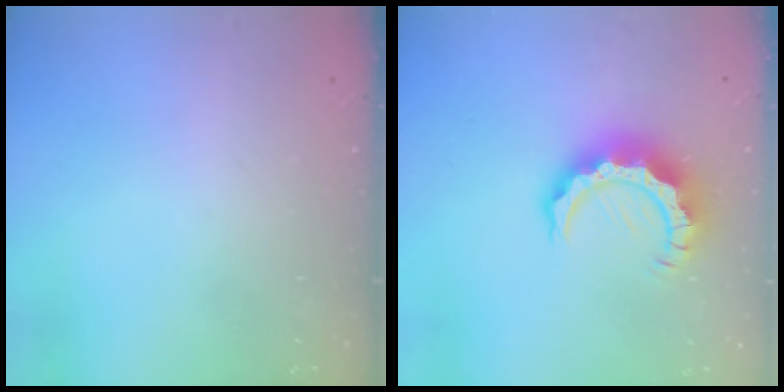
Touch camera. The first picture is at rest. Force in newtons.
{"total": 10.8, "press": 10.8, "slide": 1.1}